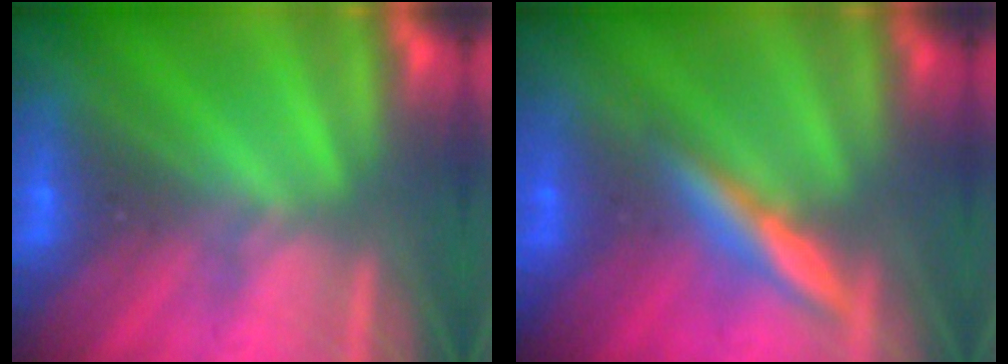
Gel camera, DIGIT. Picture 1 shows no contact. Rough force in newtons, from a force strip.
{"total": 2.4}